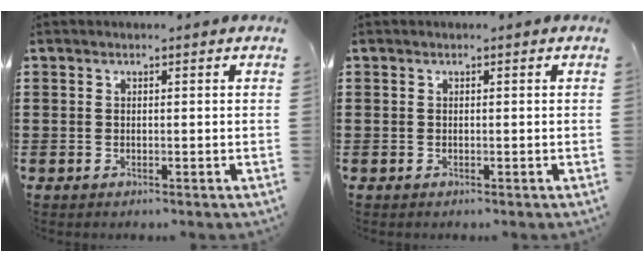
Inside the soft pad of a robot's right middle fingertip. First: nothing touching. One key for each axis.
{"total": 0.0}